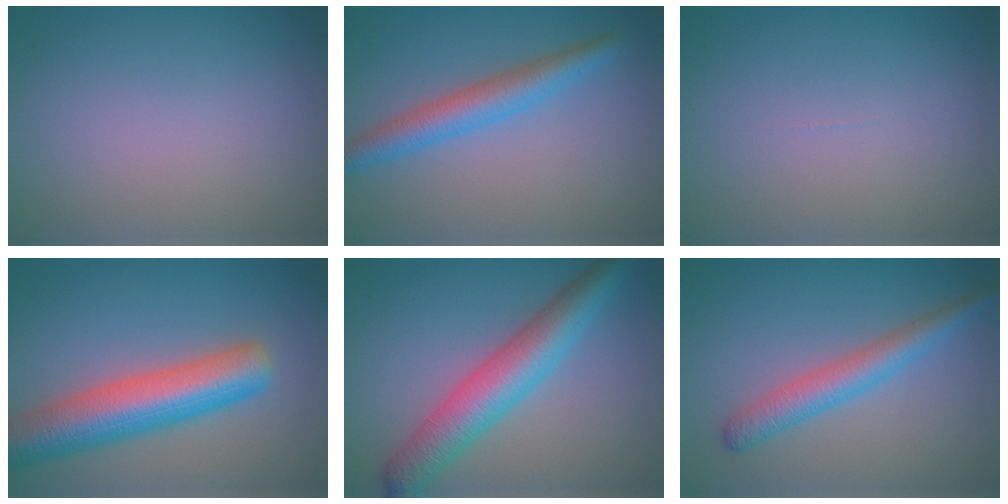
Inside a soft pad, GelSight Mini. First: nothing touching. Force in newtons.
{"total": 3.7, "press": 3.7, "slide": 0.1}
{"total": 0.0}
{"total": 8.7, "press": 8.7, "slide": 0.4}
{"total": 6.7, "press": 6.7, "slide": 0.2}
{"total": 3.6, "press": 3.6, "slide": 0.2}